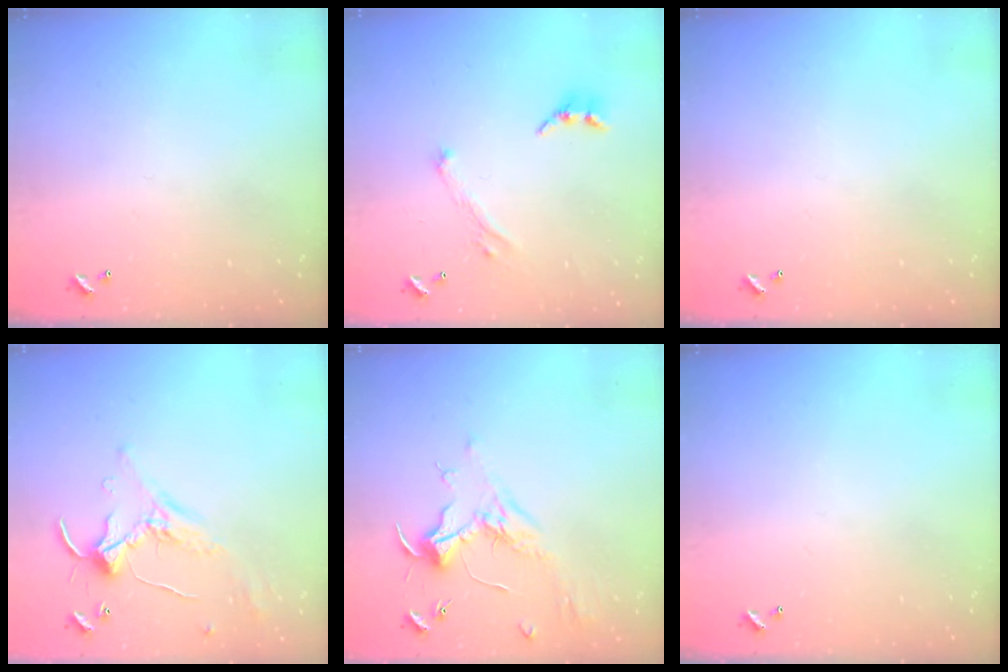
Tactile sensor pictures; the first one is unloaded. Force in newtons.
{"total": 2.9, "press": 2.8, "slide": 0.8}
{"total": 0.0}
{"total": 1.0, "press": 0.5, "slide": 0.8}
{"total": 2.0, "press": 1.9, "slide": 0.7}
{"total": 0.0}